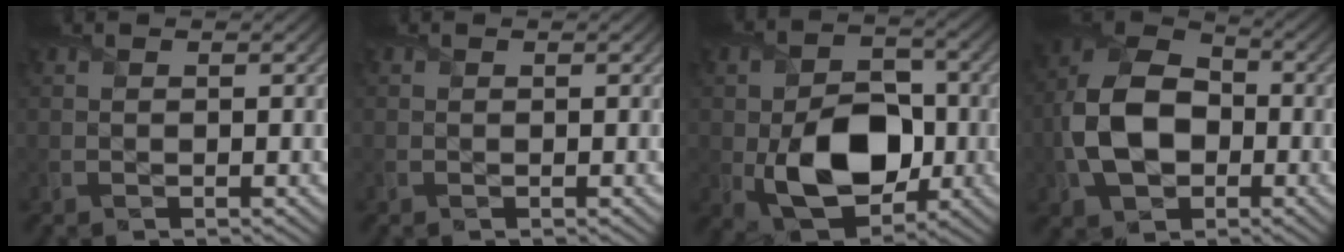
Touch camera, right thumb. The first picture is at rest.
{"total": 0.0}
{"total": 11.1, "force": [-2.2, 7.3, 8.0], "torque": [-0.154, -0.018, -0.028]}
{"total": 11.5, "force": [-2.1, 7.9, 8.1], "torque": [-0.186, -0.006, -0.049]}